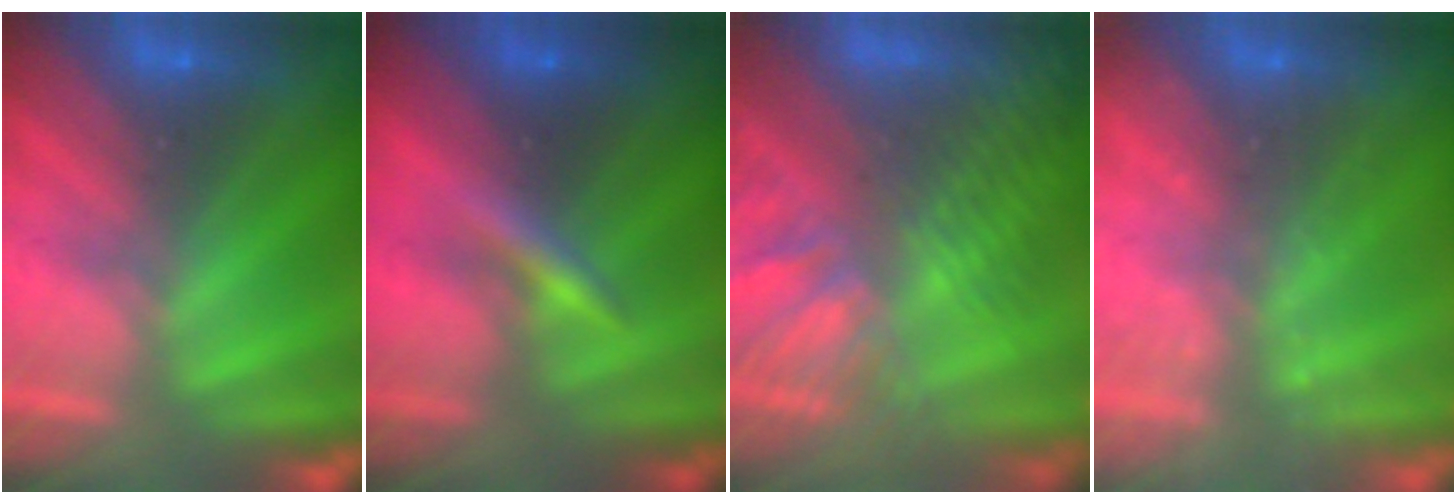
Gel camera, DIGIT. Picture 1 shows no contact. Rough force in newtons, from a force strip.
{"total": 2.7}
{"total": 7.4}
{"total": 2.1}